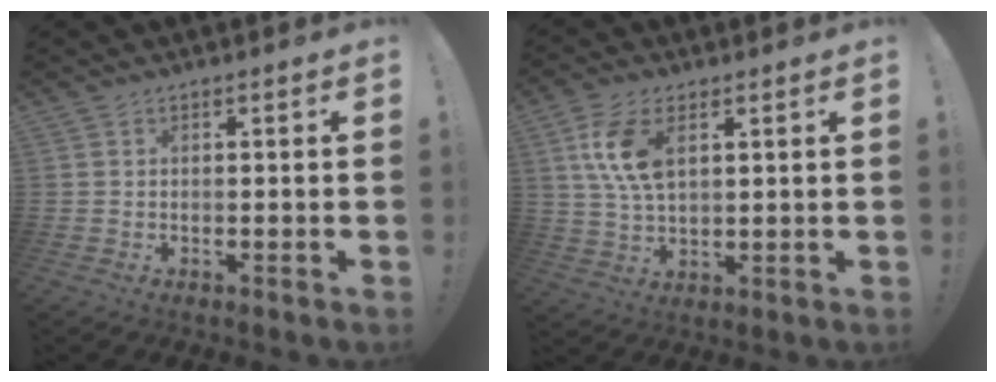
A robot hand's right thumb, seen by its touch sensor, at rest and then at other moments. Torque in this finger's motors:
{"motor_torque": [0.22, 0.39, 1.00, 0.23, 0.15]}